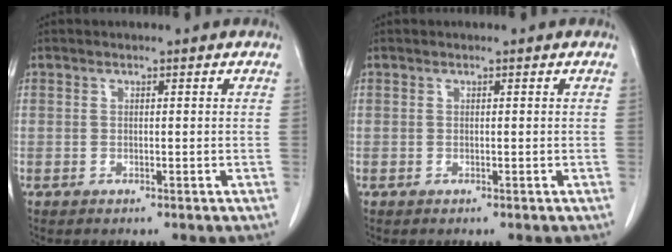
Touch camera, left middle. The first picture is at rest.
{"total": 0.0}